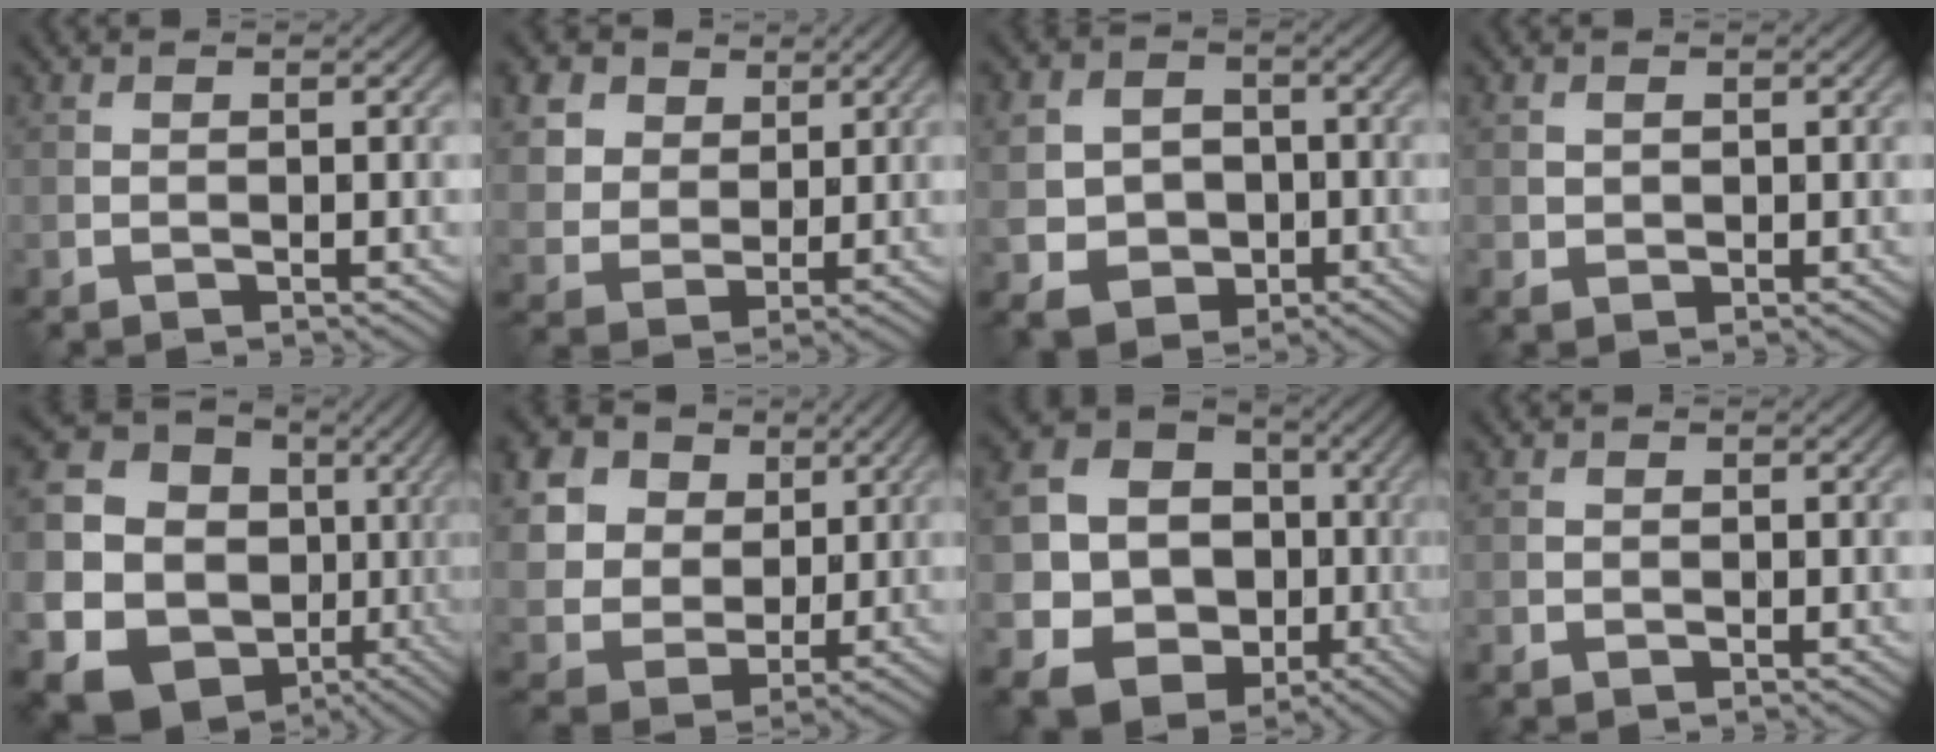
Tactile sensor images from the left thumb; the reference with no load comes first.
{"total": 9.6, "force": [5.3, 6.9, 4.1], "torque": [-0.168, 0.007, 0.113]}
{"total": 7.6, "force": [-1.2, 6.7, 3.5], "torque": [-0.097, -0.012, -0.032]}
{"total": 1.2, "force": [0.4, 1.1, 0.4], "torque": [-0.012, -0.004, 0.008]}
{"total": 20.0, "force": [-0.8, 18.4, 7.7], "torque": [-0.199, -0.012, -0.003]}
{"total": 18.6, "force": [8.9, 14.3, 8.0], "torque": [-0.259, 0.015, 0.198]}
{"total": 17.7, "force": [-2.3, 15.9, 7.5], "torque": [-0.181, -0.028, -0.043]}
{"total": 0.9, "force": [-0.3, 0.9, 0.2], "torque": [-0.002, -0.005, -0.008]}